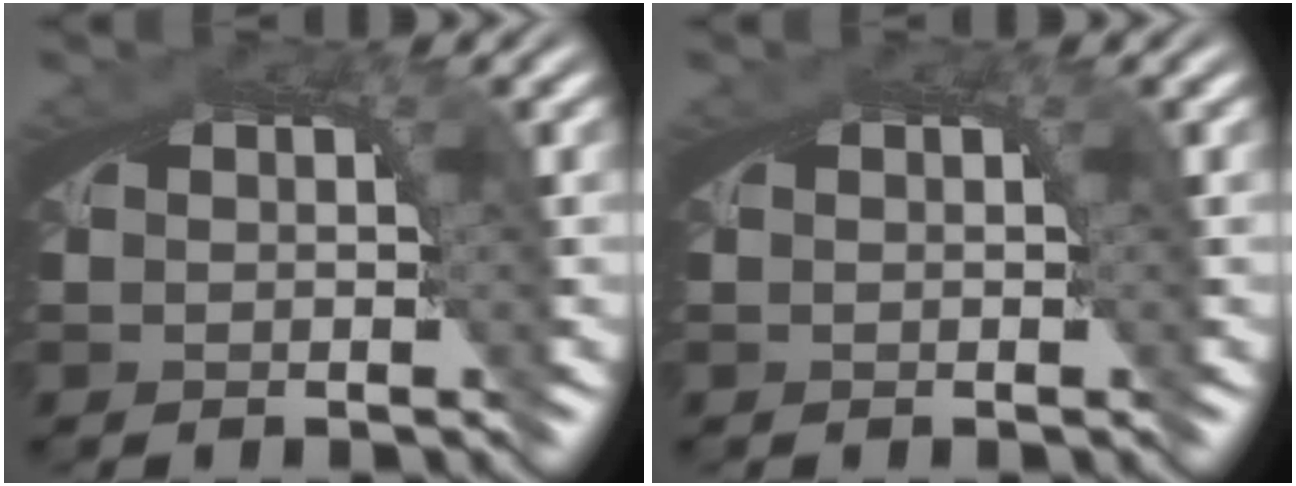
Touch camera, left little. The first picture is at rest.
{"total": 0.0}